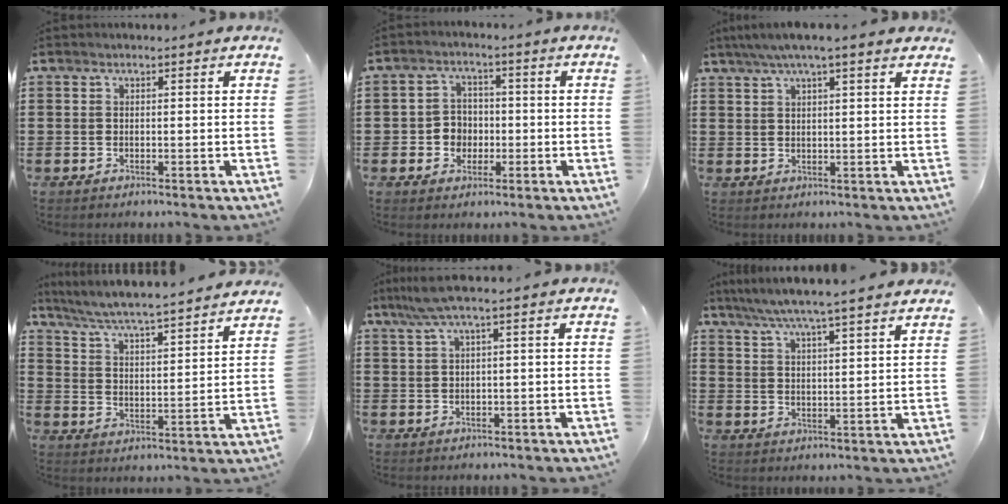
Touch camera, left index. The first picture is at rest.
{"total": 3.9, "force": [-0.9, 3.6, 1.3], "torque": [-0.037, 0.008, -0.020]}
{"total": 4.5, "force": [3.2, 0.2, 3.1], "torque": [-0.066, -0.002, 0.057]}
{"total": 4.8, "force": [4.6, -0.8, 1.3], "torque": [-0.049, -0.041, 0.070]}
{"total": 3.5, "force": [1.2, -0.1, 3.3], "torque": [-0.071, -0.004, 0.019]}
{"total": 5.4, "force": [4.7, -1.0, 2.5], "torque": [-0.065, -0.029, 0.079]}